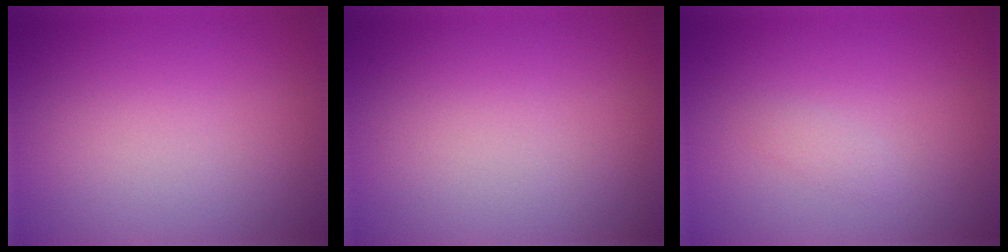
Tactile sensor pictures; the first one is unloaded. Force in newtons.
{"total": 0.0}
{"total": 0.7, "press": 0.7, "slide": 0.0}